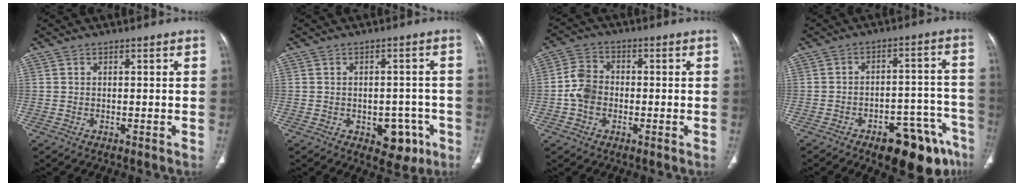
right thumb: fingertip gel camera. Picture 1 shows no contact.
{"total": 7.2, "force": [-2.9, 4.8, 4.5], "torque": [-0.023, 0.018, -0.029]}
{"total": 6.2, "force": [-1.3, 4.8, 3.6], "torque": [-0.060, 0.016, -0.033]}
{"total": 17.1, "force": [-11.3, 6.6, 10.9], "torque": [-0.064, 0.094, -0.153]}